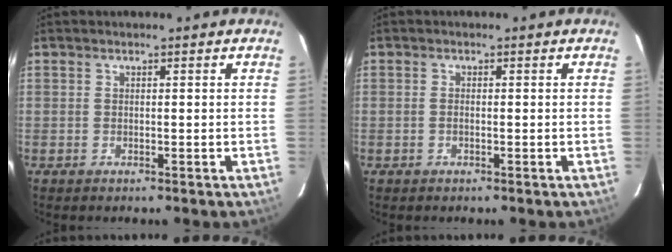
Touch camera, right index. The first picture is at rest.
{"total": 0.7, "force": [-0.2, 0.3, 0.6], "torque": [-0.013, 0.001, -0.005]}